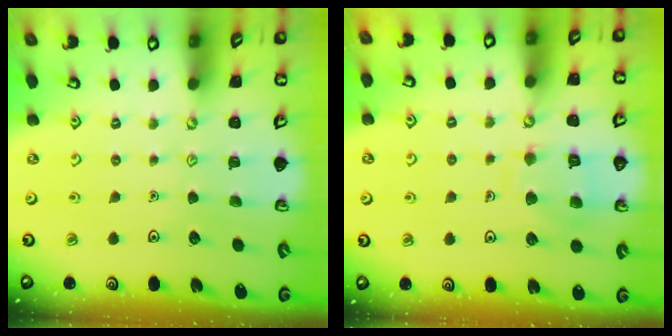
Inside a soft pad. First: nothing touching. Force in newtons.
{"total": 10.1, "press": 10.0, "slide": 0.9}